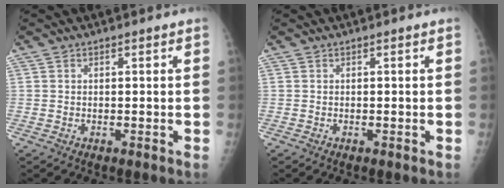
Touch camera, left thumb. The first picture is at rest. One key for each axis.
{"total": 0.0}